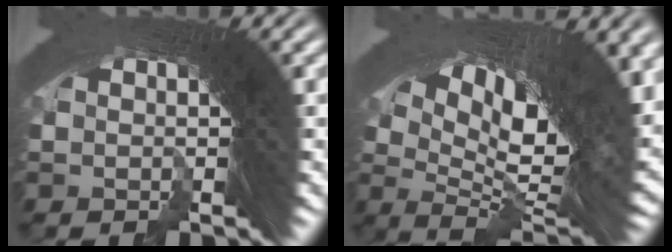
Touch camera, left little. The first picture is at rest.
{"total": 13.8, "force": [-0.3, 7.3, 11.7], "torque": [-0.188, -0.034, 0.011]}